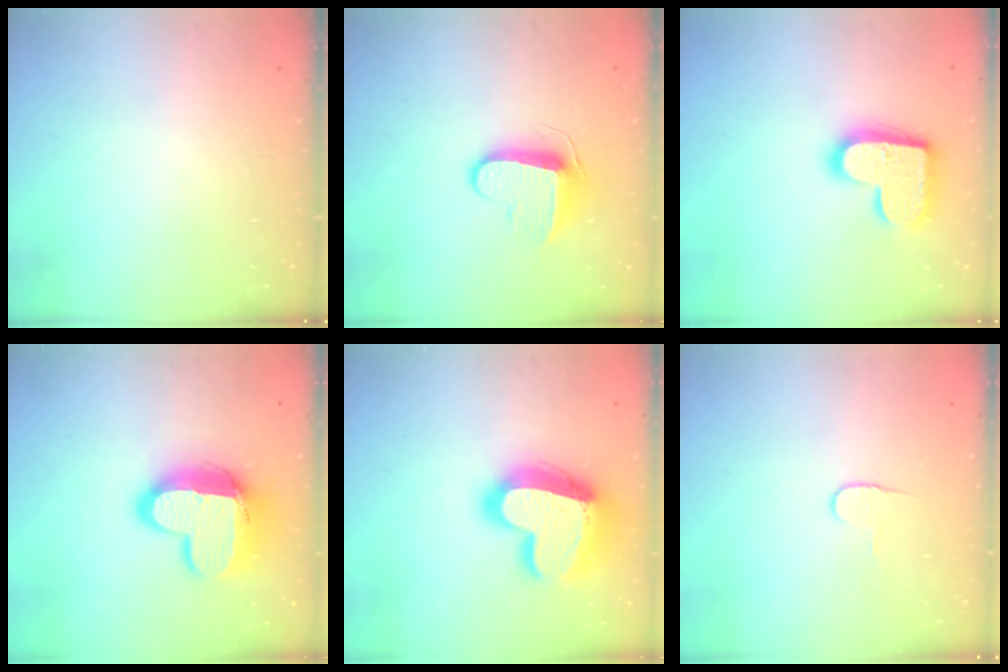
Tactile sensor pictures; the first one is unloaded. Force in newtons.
{"total": 9.4, "press": 9.4, "slide": 0.2}
{"total": 16.6, "press": 16.5, "slide": 0.9}
{"total": 15.3, "press": 15.2, "slide": 1.2}
{"total": 21.0, "press": 20.9, "slide": 1.9}
{"total": 5.4, "press": 5.4, "slide": 0.5}